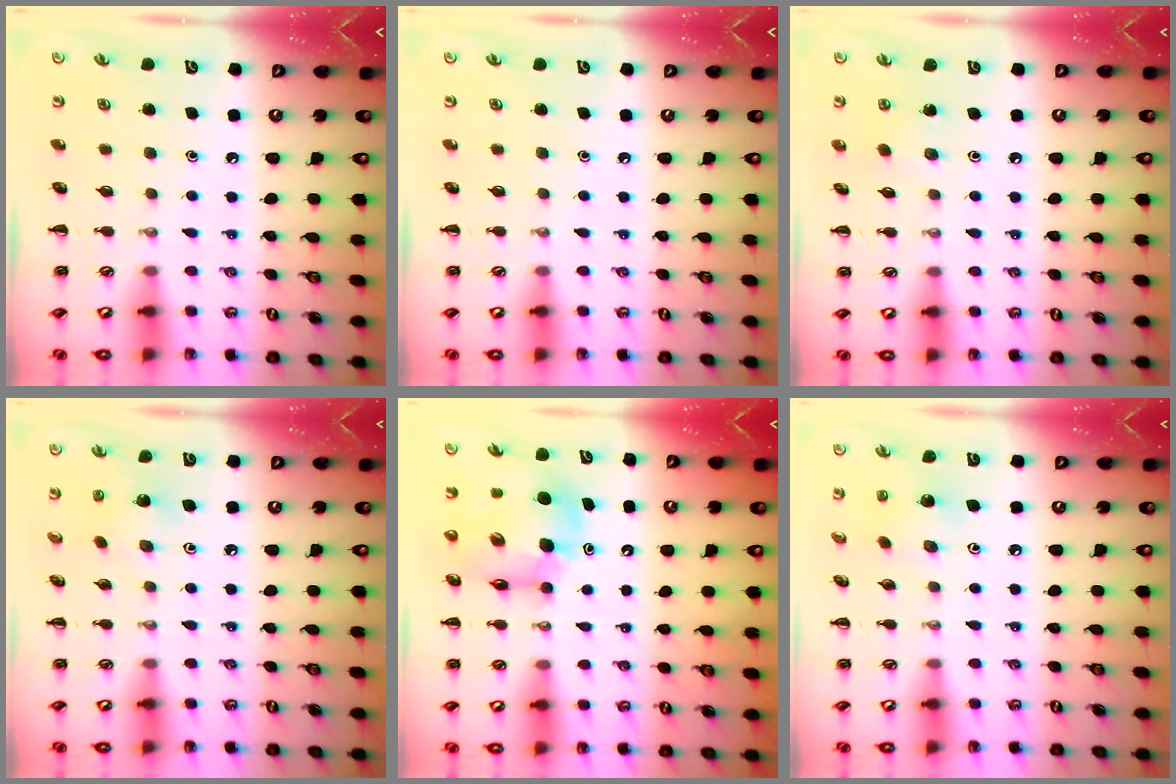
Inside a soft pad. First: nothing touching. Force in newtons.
{"total": 0.0}
{"total": 2.9, "press": 2.8, "slide": 0.9}
{"total": 3.6, "press": 3.5, "slide": 0.7}
{"total": 9.3, "press": 8.8, "slide": 2.8}
{"total": 2.5, "press": 2.4, "slide": 0.7}